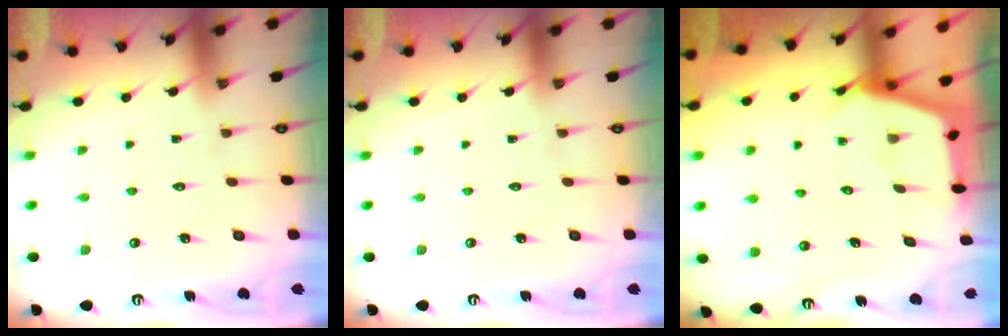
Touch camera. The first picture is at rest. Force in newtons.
{"total": 0.0}
{"total": 2.7, "press": 2.7, "slide": 0.3}